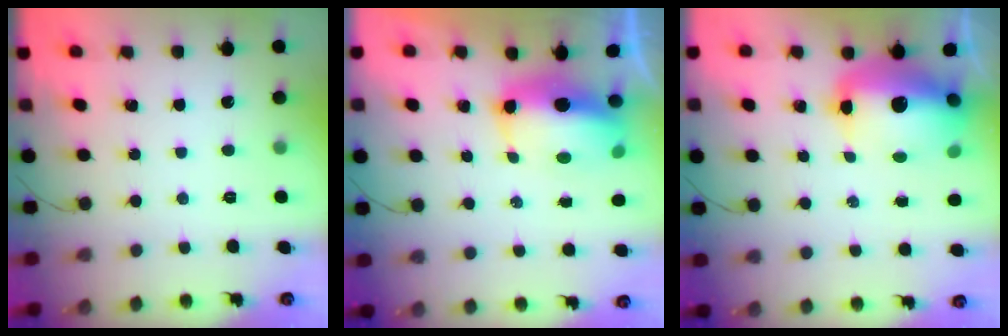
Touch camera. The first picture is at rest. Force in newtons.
{"total": 10.5, "press": 10.2, "slide": 2.3}
{"total": 15.9, "press": 15.4, "slide": 3.8}